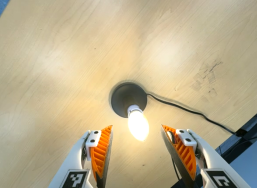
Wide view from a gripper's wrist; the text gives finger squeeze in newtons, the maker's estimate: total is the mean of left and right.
{"total": 0.0}